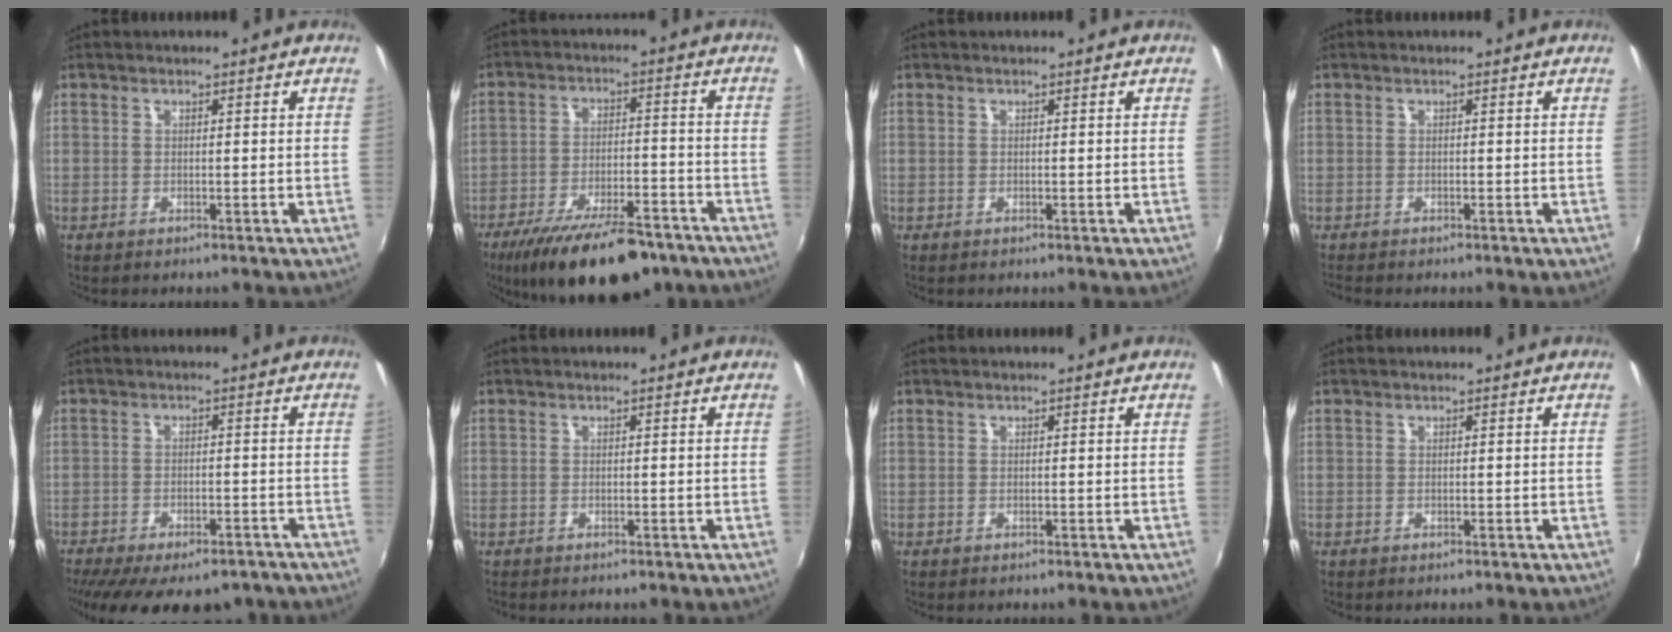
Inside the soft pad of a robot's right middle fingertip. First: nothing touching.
{"total": 18.6, "force": [-14.0, 6.0, 10.8], "torque": [-0.200, -0.028, -0.207]}
{"total": 0.0}
{"total": 0.9, "force": [-0.8, 0.1, 0.4], "torque": [-0.010, -0.003, -0.014]}
{"total": 17.0, "force": [-13.1, 6.3, 8.9], "torque": [-0.178, -0.036, -0.176]}
{"total": 0.0}
{"total": 0.0}
{"total": 0.0}